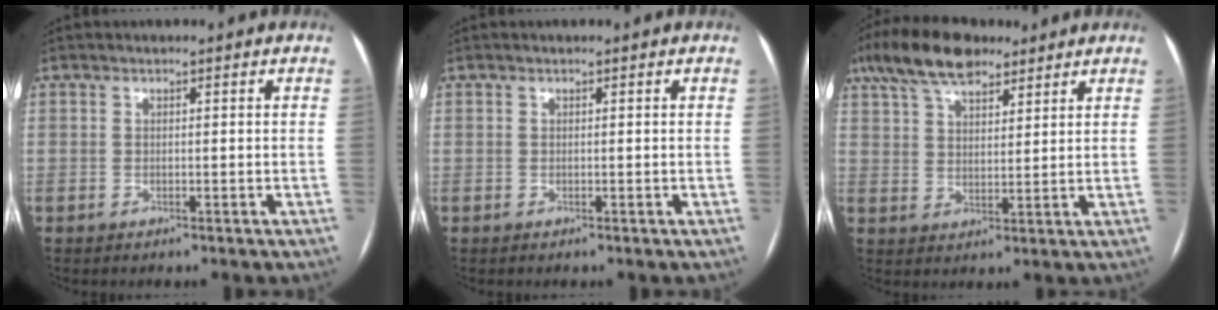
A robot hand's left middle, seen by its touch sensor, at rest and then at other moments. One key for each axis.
{"total": 0.0}
{"total": 11.3, "fx": 8.1, "fy": 4.3, "fz": 6.5, "tx": -0.131, "ty": 0.031, "tz": 0.148}